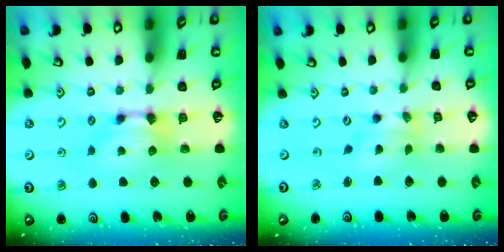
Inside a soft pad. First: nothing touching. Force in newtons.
{"total": 1.2, "press": 0.0, "slide": 1.2}